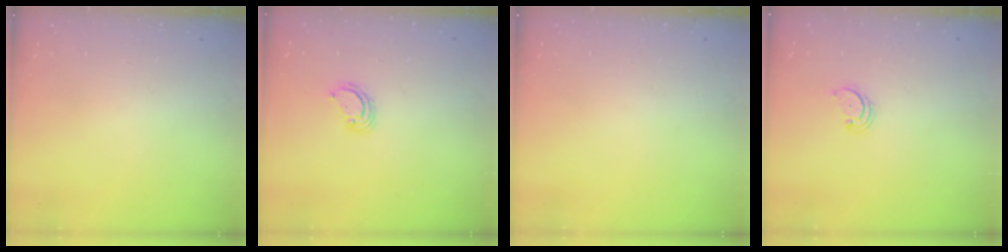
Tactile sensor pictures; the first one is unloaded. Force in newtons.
{"total": 3.5, "press": 3.5, "slide": 0.1}
{"total": 0.0}
{"total": 2.2, "press": 2.2, "slide": 0.2}